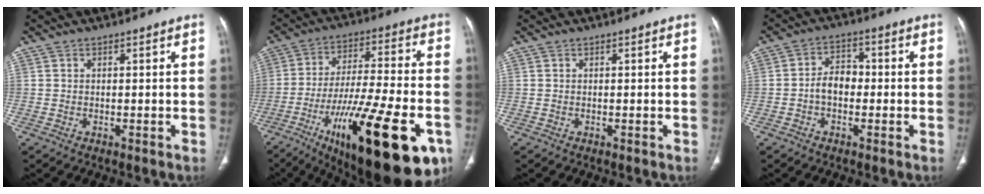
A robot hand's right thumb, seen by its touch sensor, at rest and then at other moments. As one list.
[{"total": 29.1, "force": [-12.6, 8.3, 24.9], "torque": [-0.356, 0.039, -0.184]}, {"total": 0.0}, {"total": 5.3, "force": [-1.0, 3.7, 3.6], "torque": [-0.049, 0.023, -0.027]}]